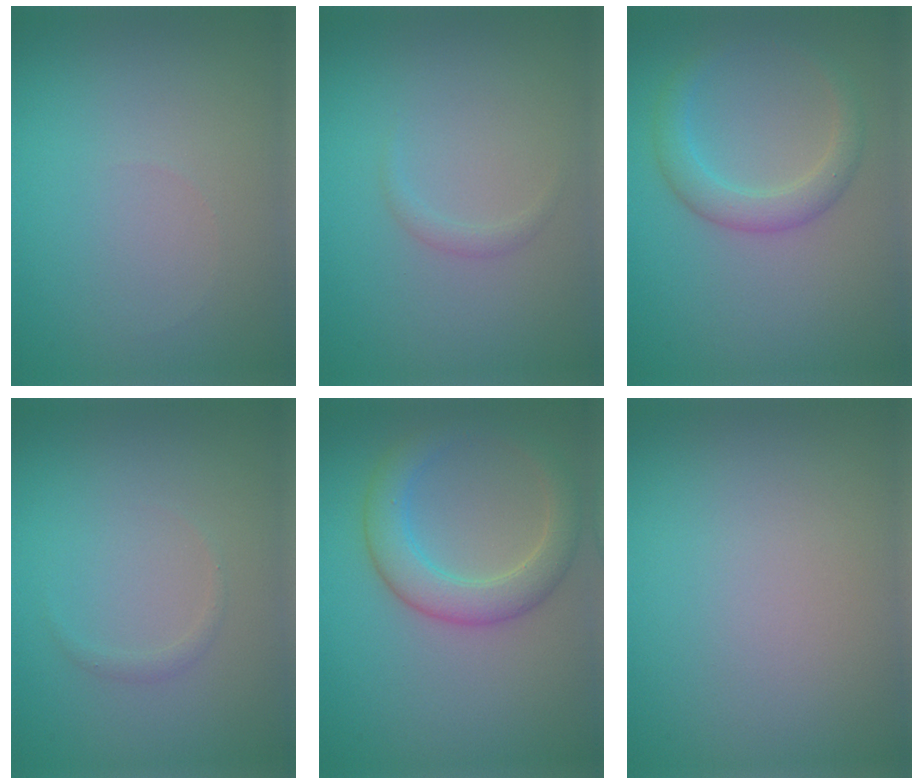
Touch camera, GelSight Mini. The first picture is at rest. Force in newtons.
{"total": 0.8, "press": 0.8, "slide": 0.0}
{"total": 2.8, "press": 2.8, "slide": 0.1}
{"total": 0.6, "press": 0.6, "slide": 0.0}
{"total": 4.4, "press": 4.4, "slide": 0.4}
{"total": 0.0}